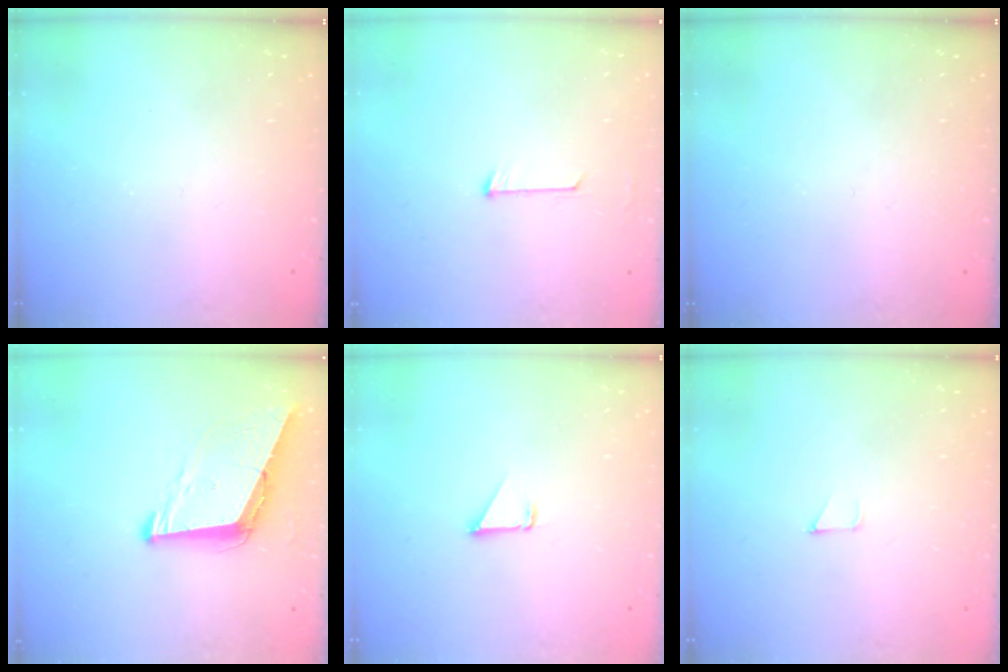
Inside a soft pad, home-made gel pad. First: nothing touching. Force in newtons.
{"total": 5.9, "press": 5.9, "slide": 0.4}
{"total": 0.0}
{"total": 9.1, "press": 8.4, "slide": 3.5}
{"total": 1.5, "press": 1.5, "slide": 0.1}
{"total": 2.6, "press": 2.6, "slide": 0.2}